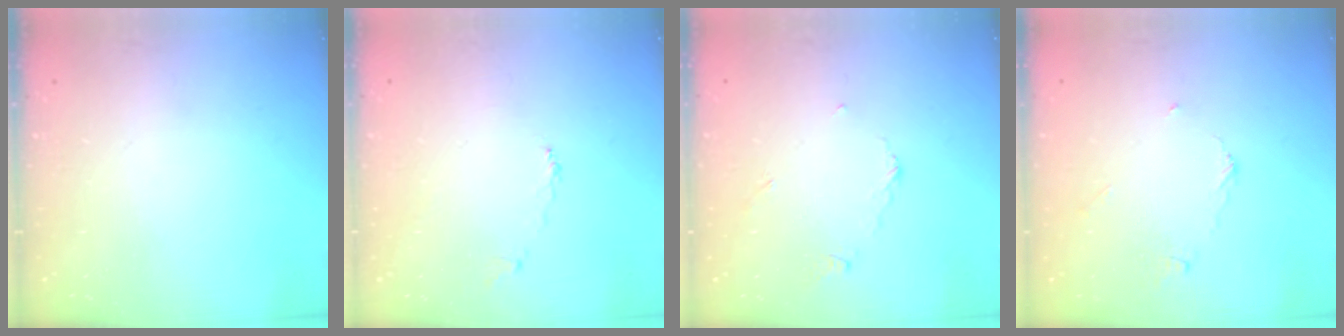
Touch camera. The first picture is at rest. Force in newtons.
{"total": 1.9, "press": 1.9, "slide": 0.4}
{"total": 4.0, "press": 4.0, "slide": 0.7}
{"total": 3.5, "press": 3.5, "slide": 0.3}